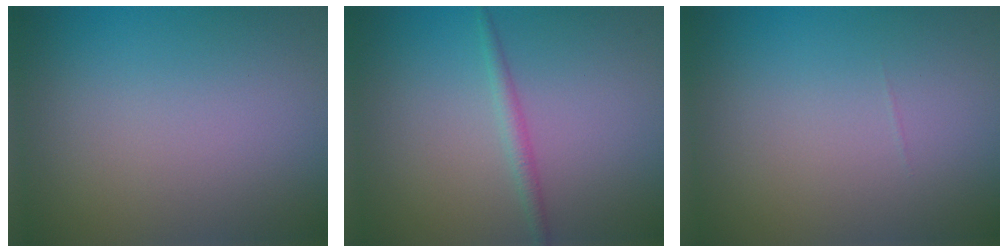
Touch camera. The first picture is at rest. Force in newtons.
{"total": 1.4, "press": 1.4, "slide": 0.1}
{"total": 0.0}